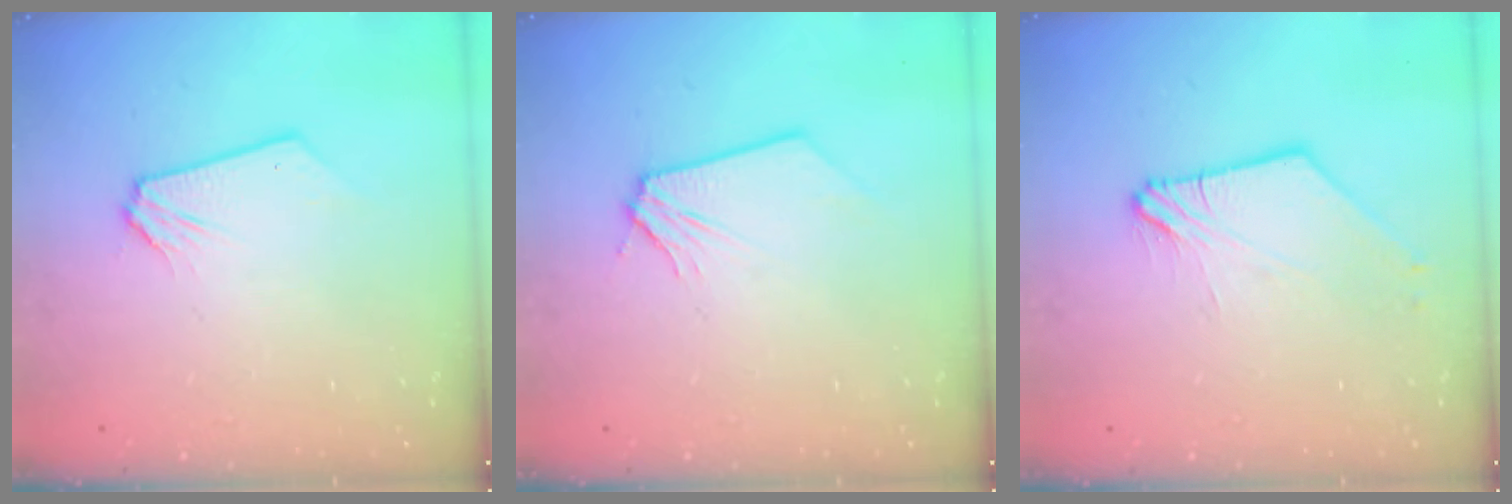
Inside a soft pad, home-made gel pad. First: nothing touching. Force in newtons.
{"total": 0.0}
{"total": 2.8, "press": 2.8, "slide": 0.3}